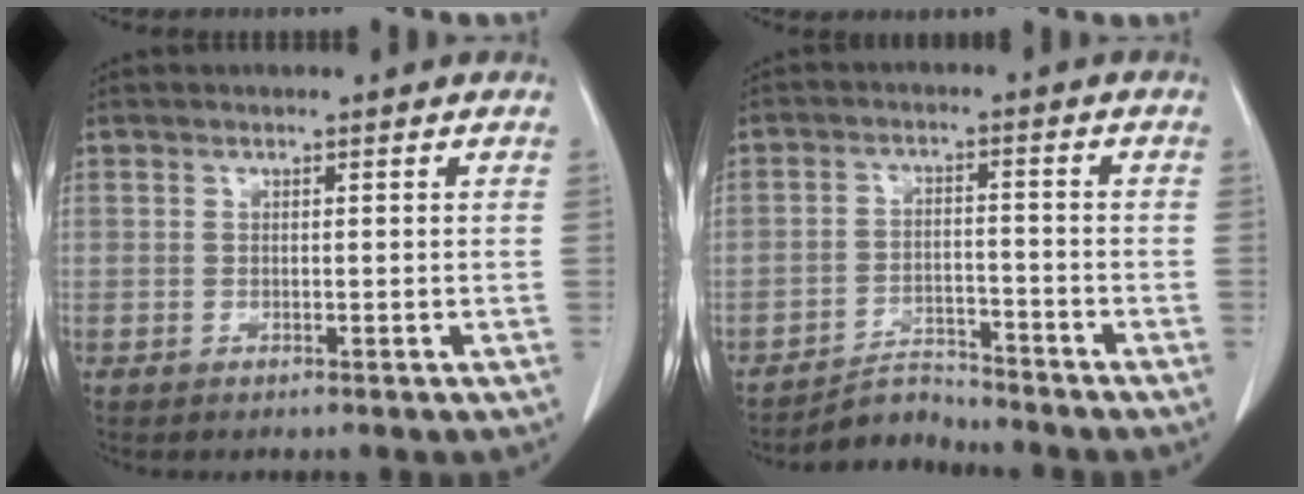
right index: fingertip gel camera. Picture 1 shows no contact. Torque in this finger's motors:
{"motor_torque": [-0.04, -0.09, -0.23, -0.08]}